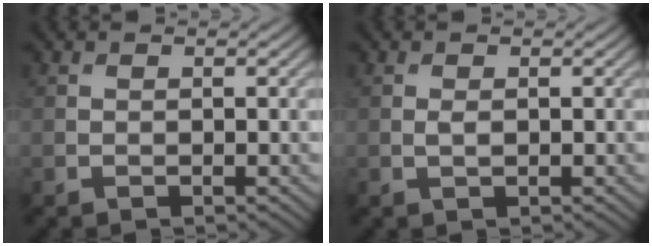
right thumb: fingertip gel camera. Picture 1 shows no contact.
{"total": 0.9, "force": [0.1, 0.4, 0.8], "torque": [-0.020, -0.002, 0.001]}